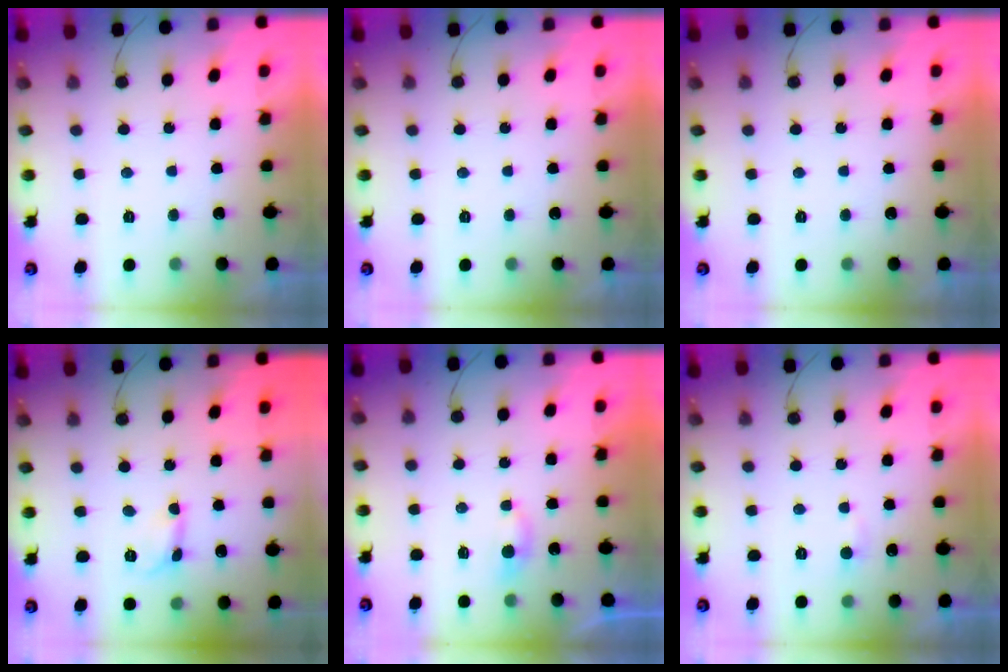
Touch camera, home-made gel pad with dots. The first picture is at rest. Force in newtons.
{"total": 0.0}
{"total": 0.0}
{"total": 2.8, "press": 2.7, "slide": 0.3}
{"total": 2.7, "press": 2.6, "slide": 0.5}
{"total": 3.6, "press": 3.6, "slide": 0.4}